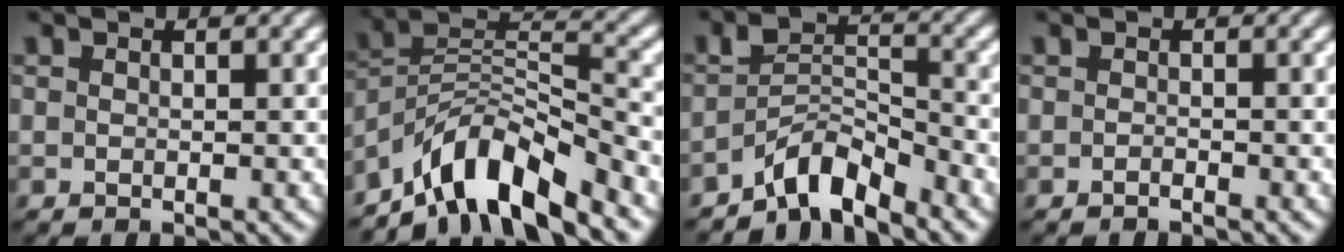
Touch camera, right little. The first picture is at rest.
{"total": 10.6, "force": [-4.9, 6.5, 6.7], "torque": [-0.107, -0.027, -0.075]}
{"total": 5.9, "force": [-4.6, 2.5, 2.9], "torque": [-0.036, -0.022, -0.070]}
{"total": 1.0, "force": [-0.7, -0.7, -0.2], "torque": [0.009, -0.006, -0.009]}